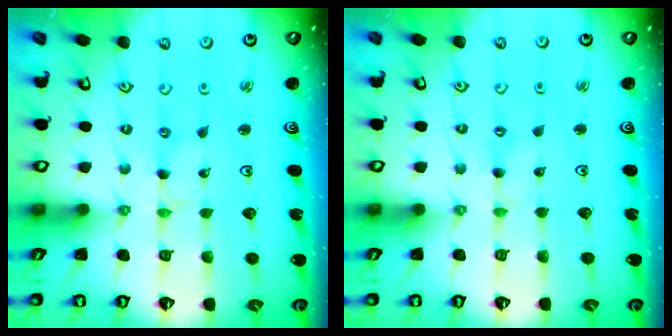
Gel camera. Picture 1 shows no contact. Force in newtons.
{"total": 1.0, "press": 0.9, "slide": 0.2}